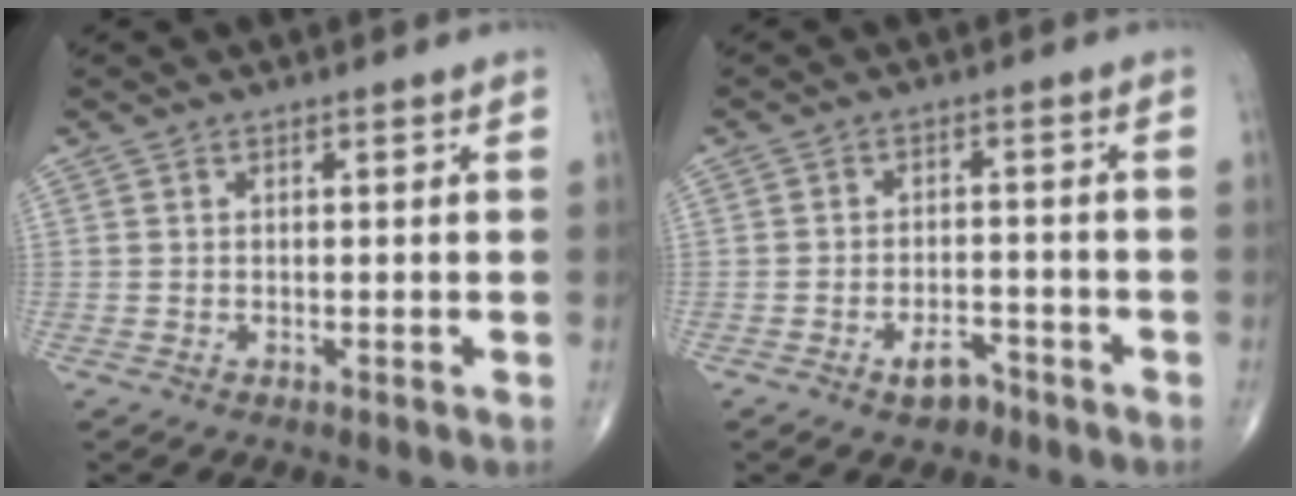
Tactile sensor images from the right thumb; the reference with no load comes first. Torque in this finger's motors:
{"motor_torque": [-0.02, -0.01, 0.13, 0.00, 0.05]}